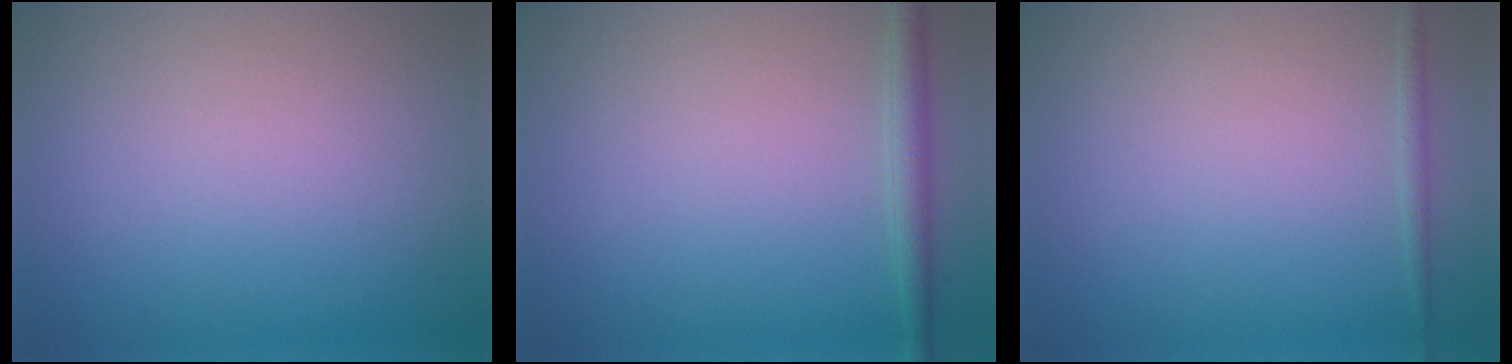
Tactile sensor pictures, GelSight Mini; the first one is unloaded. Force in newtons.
{"total": 1.9, "press": 1.9, "slide": 0.1}
{"total": 0.8, "press": 0.8, "slide": 0.1}